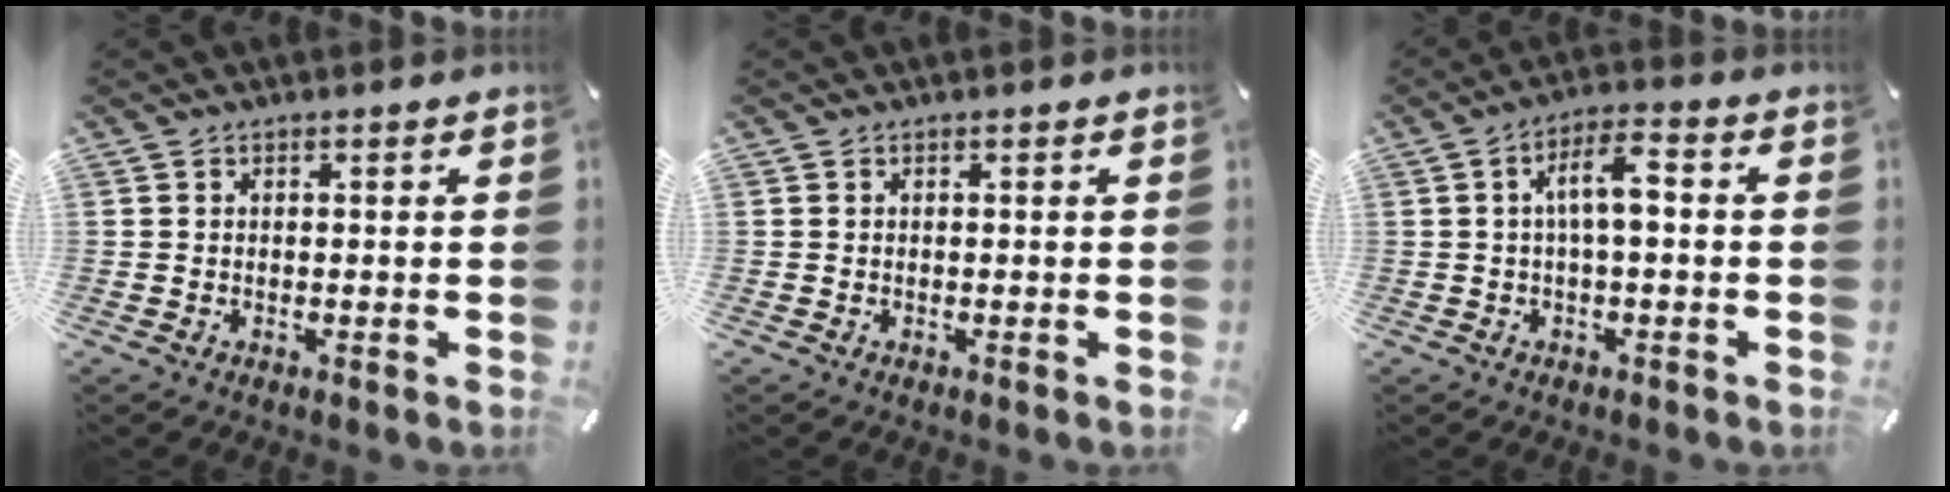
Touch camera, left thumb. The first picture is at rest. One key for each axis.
{"total": 0.0}
{"total": 7.0, "fx": 0.4, "fy": 2.7, "fz": 6.4, "tx": -0.113, "ty": 0.017, "tz": 0.003}